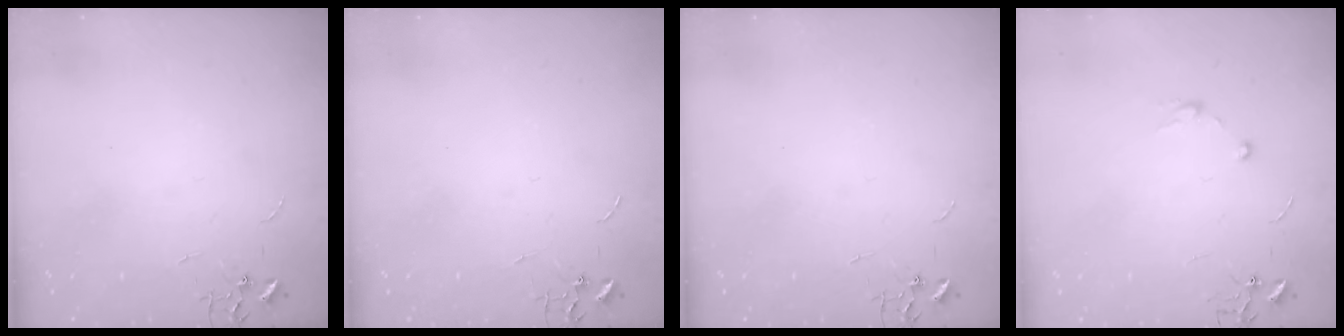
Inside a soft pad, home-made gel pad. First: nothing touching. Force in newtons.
{"total": 0.0}
{"total": 0.0}
{"total": 7.3, "press": 7.2, "slide": 1.2}